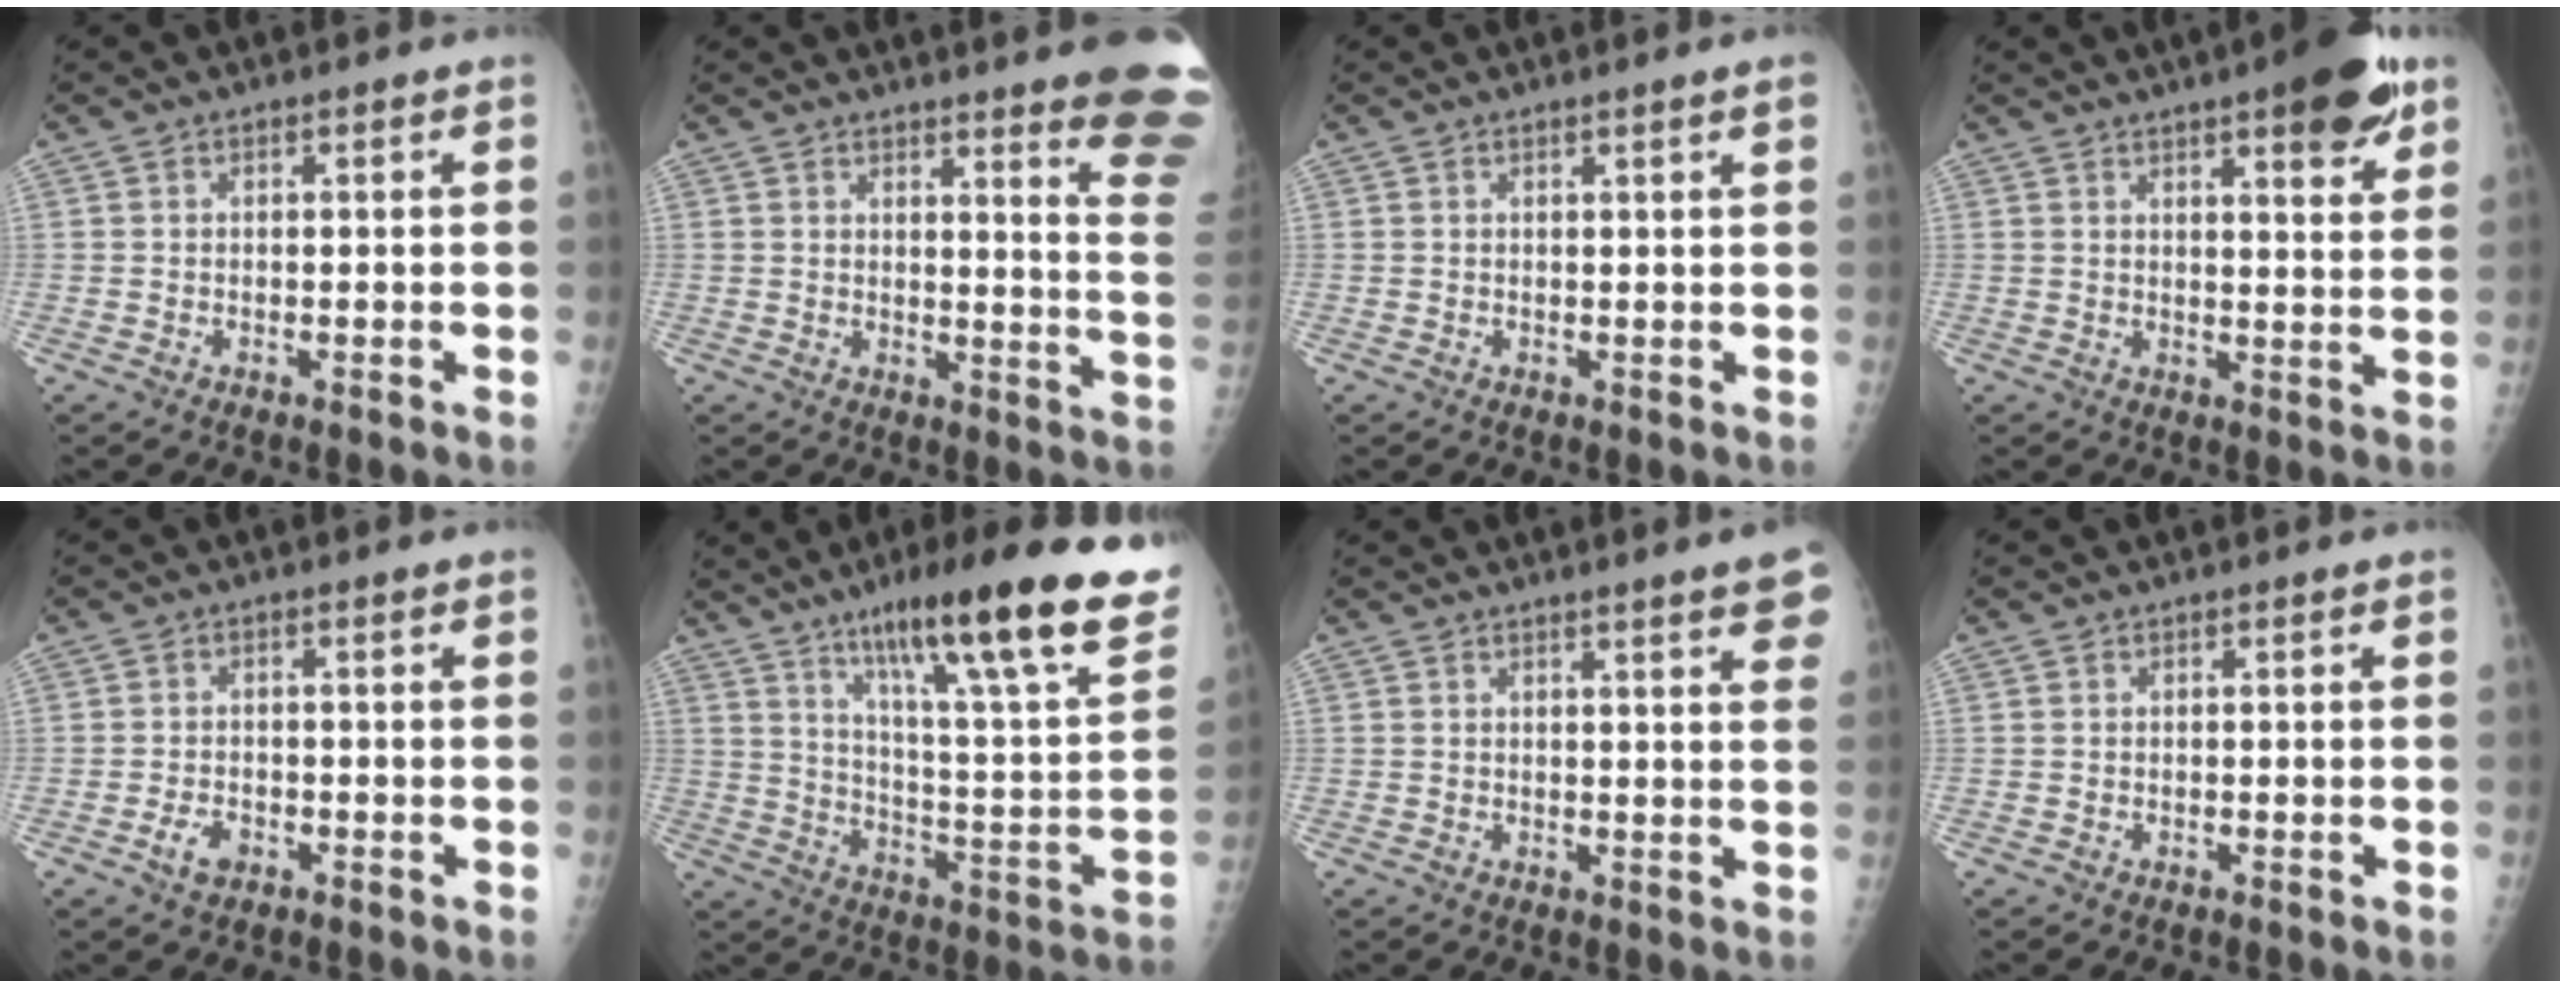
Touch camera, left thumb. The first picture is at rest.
{"total": 16.5, "force": [13.4, 1.0, 9.6], "torque": [-0.092, -0.116, 0.142]}
{"total": 1.8, "force": [1.2, -0.2, 1.3], "torque": [-0.019, -0.001, 0.017]}
{"total": 11.3, "force": [6.7, 2.9, 8.6], "torque": [-0.093, -0.029, 0.086]}
{"total": 2.8, "force": [-1.4, 1.7, 1.7], "torque": [-0.032, 0.006, -0.022]}
{"total": 29.7, "force": [18.5, 4.6, 22.7], "torque": [-0.307, -0.055, 0.277]}
{"total": 7.1, "force": [4.4, 0.9, 5.4], "torque": [-0.049, -0.010, 0.048]}
{"total": 0.0}